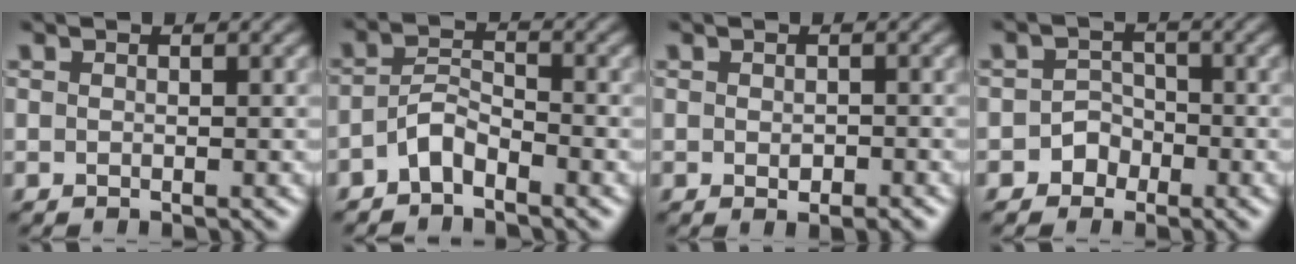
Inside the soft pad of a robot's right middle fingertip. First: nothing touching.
{"total": 2.4, "force": [-1.8, 0.9, 1.3], "torque": [-0.027, 0.012, -0.040]}
{"total": 1.5, "force": [-0.4, 0.8, 1.2], "torque": [-0.018, -0.001, -0.006]}
{"total": 1.9, "force": [-1.0, 1.6, 0.3], "torque": [0.015, 0.011, -0.027]}